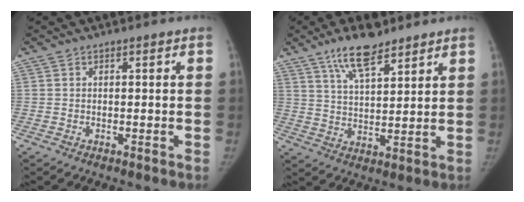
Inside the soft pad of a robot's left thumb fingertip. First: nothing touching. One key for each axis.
{"total": 9.5, "fx": 6.7, "fy": 3.1, "fz": 5.9, "tx": -0.090, "ty": -0.036, "tz": 0.122}